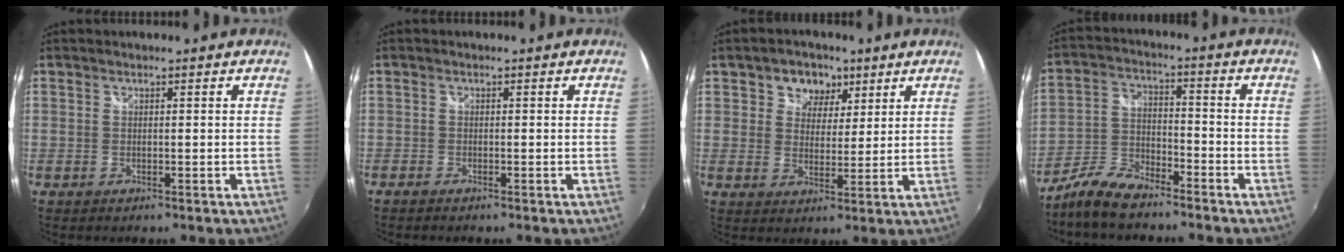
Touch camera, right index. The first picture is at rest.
{"total": 1.0, "force": [-0.9, 0.3, 0.3], "torque": [-0.009, -0.004, -0.020]}
{"total": 6.5, "force": [3.2, 5.2, 2.2], "torque": [-0.034, 0.010, 0.050]}
{"total": 9.5, "force": [-7.8, 3.1, 4.6], "torque": [-0.102, 0.005, -0.153]}